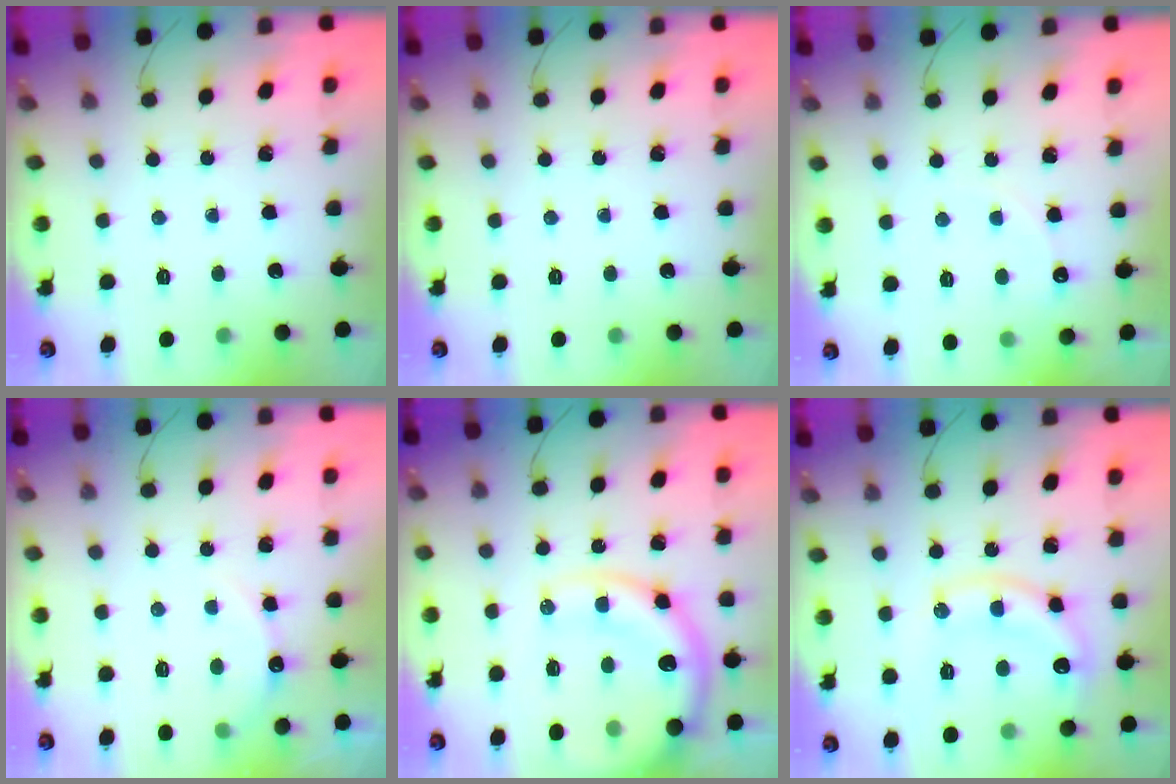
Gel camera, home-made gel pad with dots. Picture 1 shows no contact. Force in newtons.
{"total": 0.0}
{"total": 5.9, "press": 5.8, "slide": 1.3}
{"total": 5.2, "press": 5.0, "slide": 1.4}
{"total": 16.2, "press": 15.6, "slide": 4.3}
{"total": 12.6, "press": 12.6, "slide": 1.0}